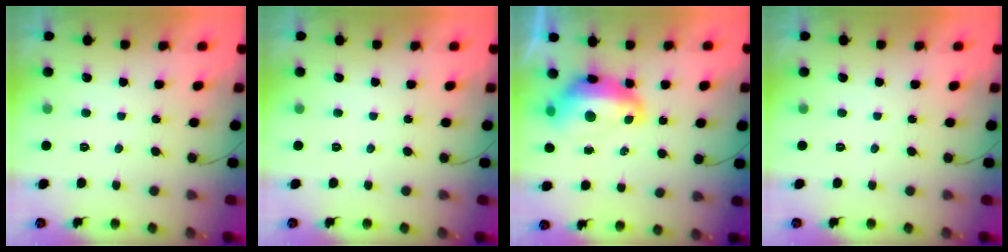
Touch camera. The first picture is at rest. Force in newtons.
{"total": 0.0}
{"total": 13.3, "press": 13.2, "slide": 1.3}
{"total": 0.0}